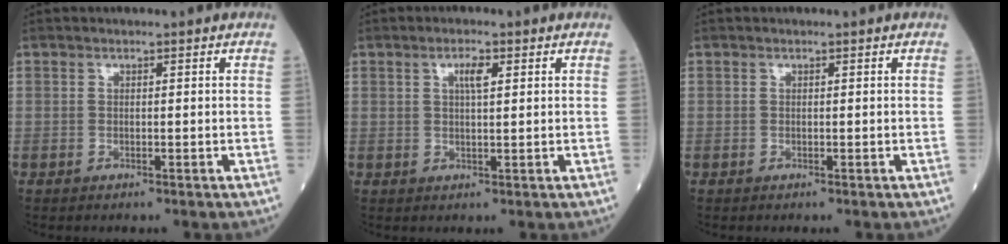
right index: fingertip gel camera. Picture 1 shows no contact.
{"total": 2.5, "force": [1.0, 0.5, 2.3], "torque": [-0.046, 0.001, 0.019]}
{"total": 0.0}